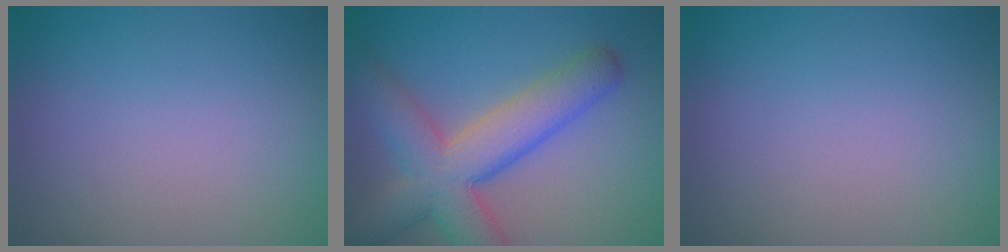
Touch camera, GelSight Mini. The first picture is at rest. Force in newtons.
{"total": 7.8, "press": 7.8, "slide": 0.3}
{"total": 0.0}